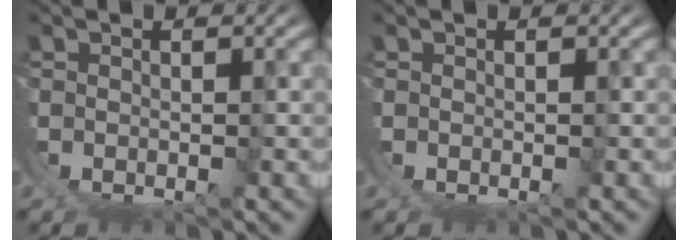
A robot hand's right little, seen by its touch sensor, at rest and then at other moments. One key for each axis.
{"total": 0.0}